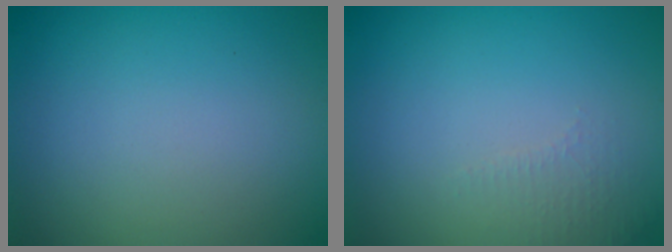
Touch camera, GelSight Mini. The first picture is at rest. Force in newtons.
{"total": 1.4, "press": 1.3, "slide": 0.4}